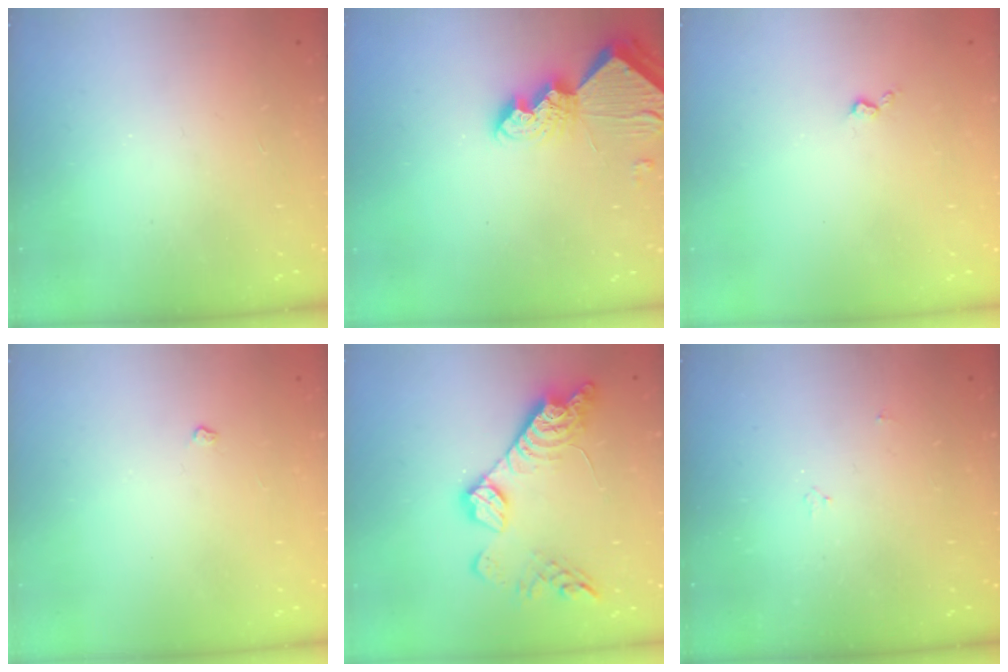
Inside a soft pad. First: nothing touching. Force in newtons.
{"total": 7.8, "press": 7.8, "slide": 0.8}
{"total": 3.0, "press": 3.0, "slide": 0.5}
{"total": 3.2, "press": 3.2, "slide": 0.5}
{"total": 16.0, "press": 15.9, "slide": 1.1}
{"total": 2.7, "press": 2.7, "slide": 0.5}